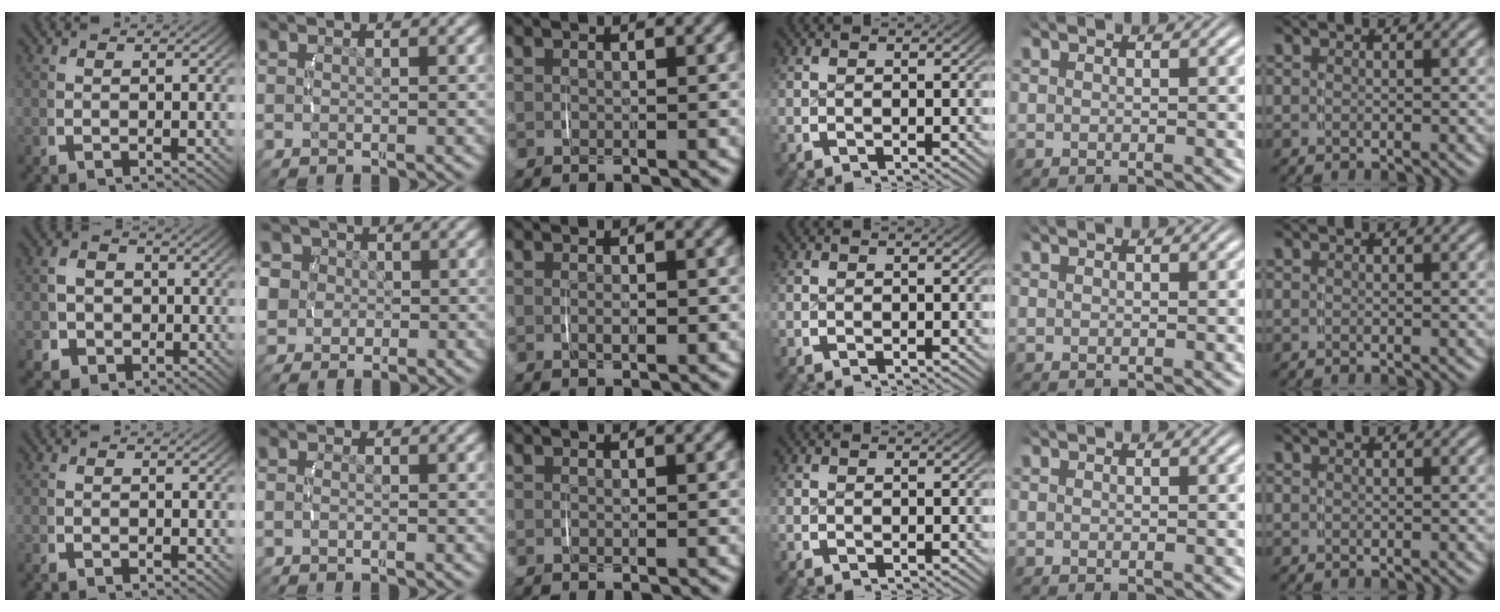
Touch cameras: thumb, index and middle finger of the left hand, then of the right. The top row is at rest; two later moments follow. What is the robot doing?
{"motion": "lift_and_place", "object": "napkin"}